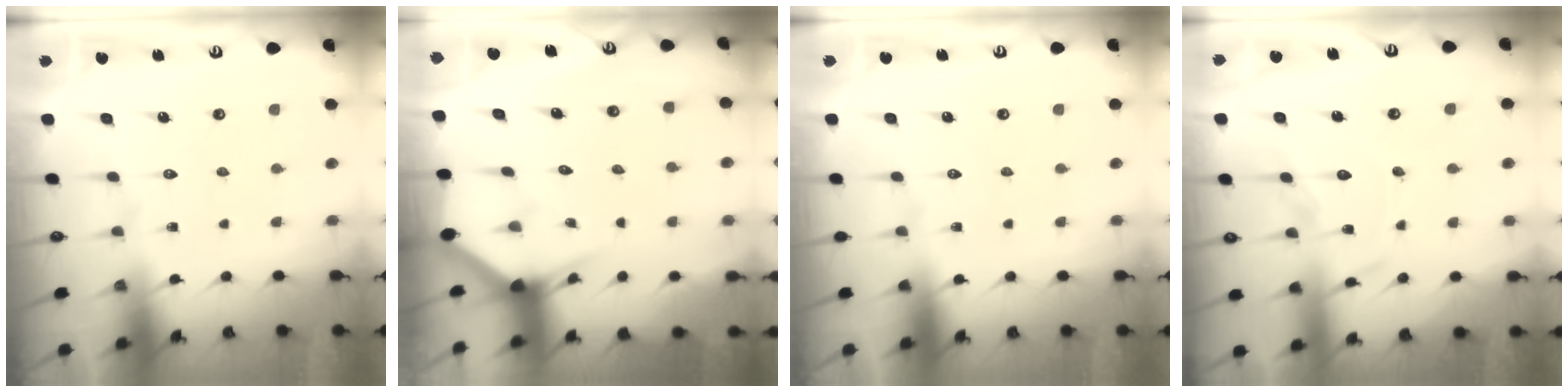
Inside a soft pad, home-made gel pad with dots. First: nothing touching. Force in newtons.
{"total": 3.0, "press": 3.0, "slide": 0.1}
{"total": 0.0}
{"total": 11.8, "press": 11.7, "slide": 0.8}